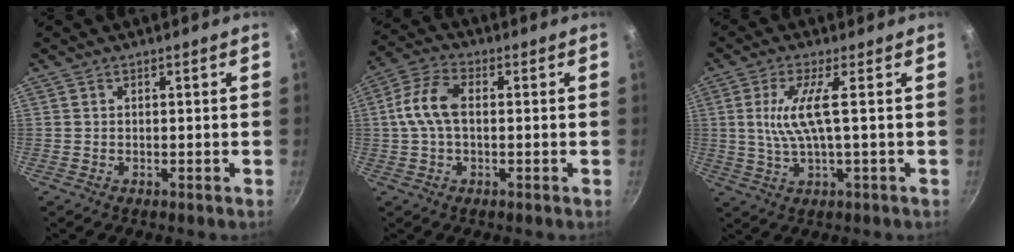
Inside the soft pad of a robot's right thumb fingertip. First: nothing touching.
{"total": 8.5, "force": [0.4, 4.8, 7.0], "torque": [-0.145, 0.025, -0.003]}
{"total": 7.7, "force": [0.8, 1.1, 7.6], "torque": [-0.169, 0.000, 0.022]}